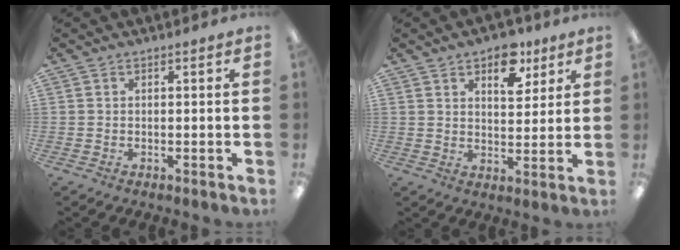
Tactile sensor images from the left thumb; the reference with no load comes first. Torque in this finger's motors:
{"motor_torque": [-0.12, 0.12, -0.18, -0.19, 0.12]}